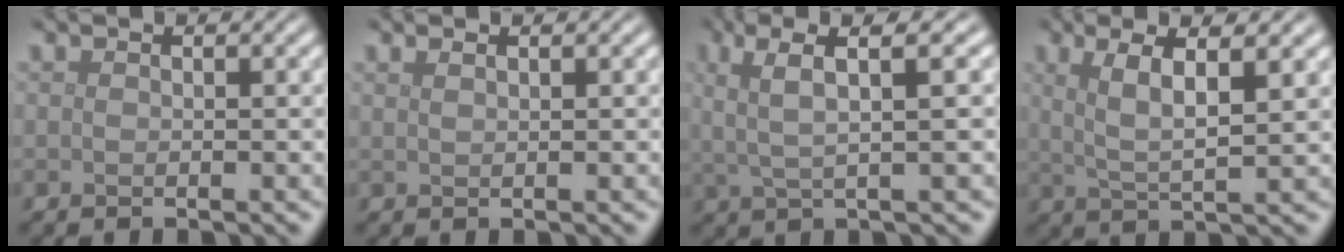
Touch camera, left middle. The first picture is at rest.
{"total": 0.9, "force": [0.7, 0.2, 0.4], "torque": [-0.011, -0.001, 0.013]}
{"total": 5.1, "force": [2.3, 1.0, 4.4], "torque": [-0.084, 0.017, 0.040]}
{"total": 4.9, "force": [1.8, 1.0, 4.4], "torque": [-0.084, -0.001, 0.035]}